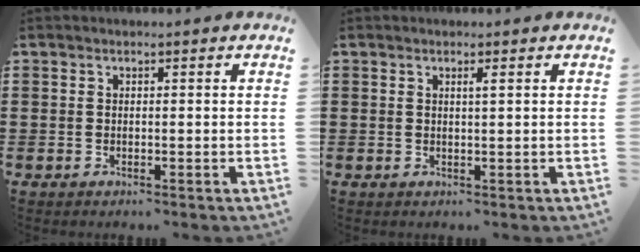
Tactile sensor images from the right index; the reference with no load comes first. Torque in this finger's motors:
{"motor_torque": [0.31, 0.44, 0.00, 0.00]}